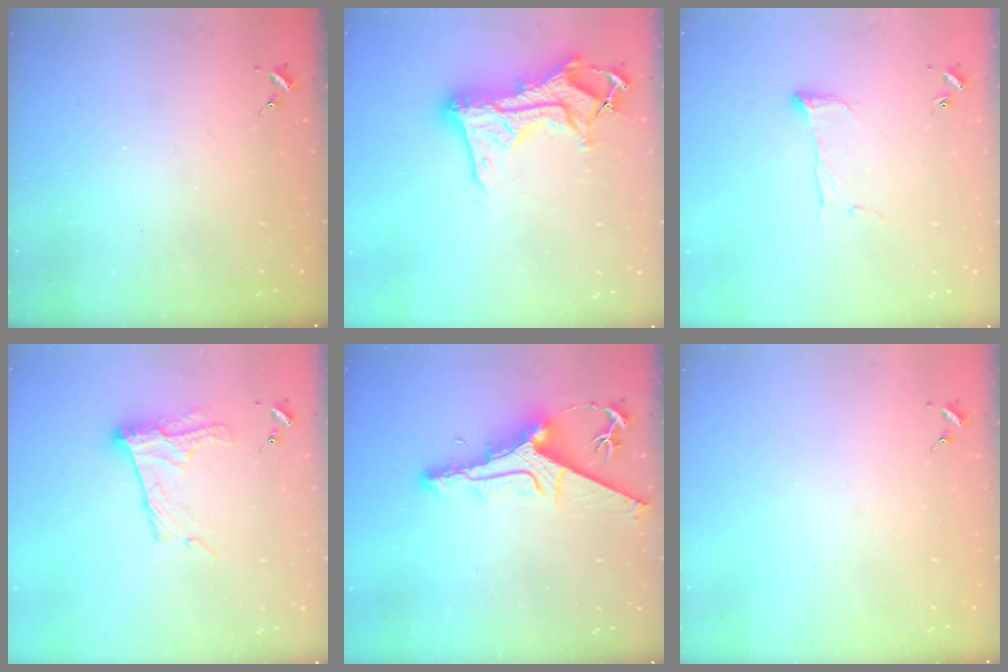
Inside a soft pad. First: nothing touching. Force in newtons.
{"total": 18.6, "press": 18.5, "slide": 2.0}
{"total": 6.6, "press": 6.6, "slide": 0.4}
{"total": 12.9, "press": 12.9, "slide": 0.8}
{"total": 12.9, "press": 12.9, "slide": 1.4}
{"total": 0.0}